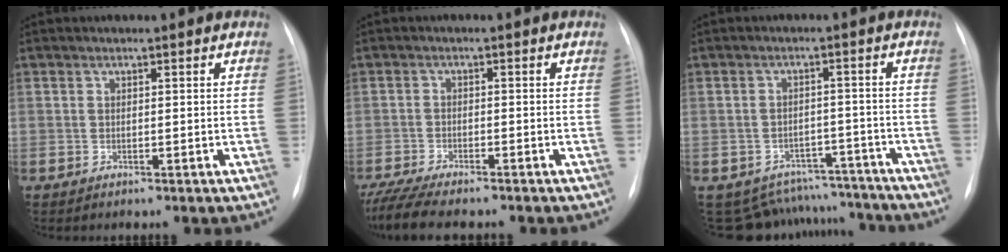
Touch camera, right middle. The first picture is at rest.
{"total": 9.9, "force": [-8.5, 1.6, 4.9], "torque": [-0.085, -0.013, -0.136]}
{"total": 11.0, "force": [-10.2, 4.1, -0.3], "torque": [0.010, 0.037, -0.125]}